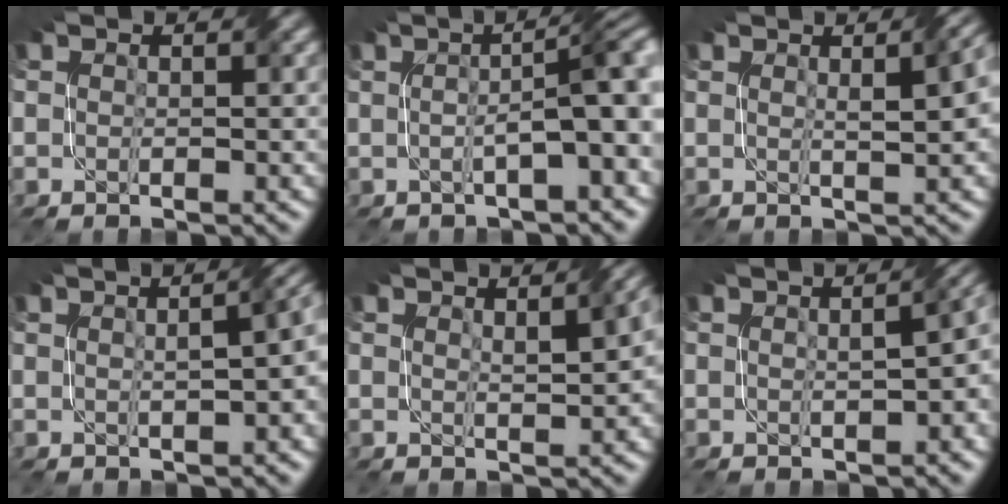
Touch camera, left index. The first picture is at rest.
{"total": 6.5, "force": [0.2, 1.4, 6.3], "torque": [-0.083, 0.015, 0.001]}
{"total": 4.5, "force": [1.2, 1.2, 4.2], "torque": [-0.030, 0.020, 0.014]}
{"total": 7.1, "force": [0.6, 3.4, 6.3], "torque": [-0.046, 0.016, 0.007]}
{"total": 3.3, "force": [1.4, 0.6, 2.9], "torque": [-0.036, 0.010, 0.023]}
{"total": 5.4, "force": [-0.1, 2.3, 4.9], "torque": [-0.054, 0.000, 0.009]}